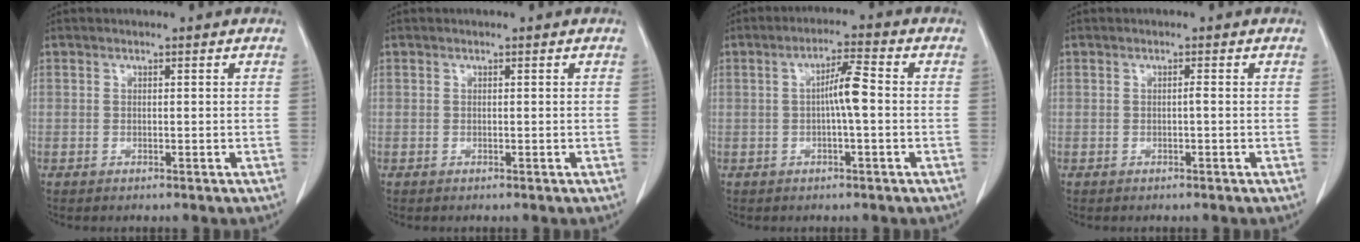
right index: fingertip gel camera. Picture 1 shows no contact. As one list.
[{"total": 0.0}, {"total": 4.7, "force": [-0.3, 0.2, 4.7], "torque": [-0.083, 0.010, -0.004]}, {"total": 0.9, "force": [-0.2, 0.0, 0.9], "torque": [-0.016, 0.001, -0.003]}]